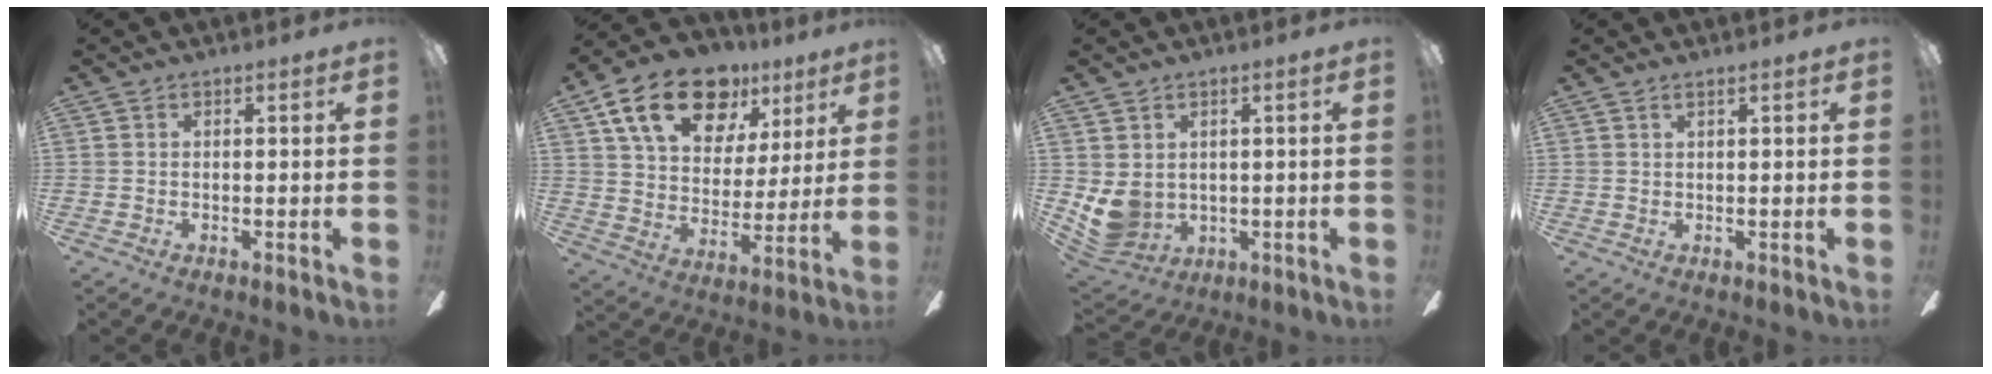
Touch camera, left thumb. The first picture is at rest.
{"total": 20.3, "force": [11.9, 12.2, 11.0], "torque": [-0.178, -0.050, 0.212]}
{"total": 7.3, "force": [0.8, 6.2, 3.8], "torque": [-0.110, -0.019, 0.016]}
{"total": 0.8, "force": [0.6, 0.0, 0.5], "torque": [-0.011, -0.001, 0.011]}